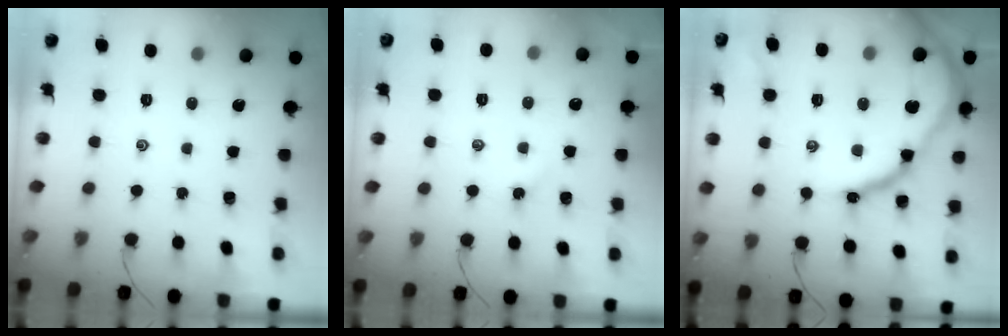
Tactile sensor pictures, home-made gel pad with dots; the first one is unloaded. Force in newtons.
{"total": 1.9, "press": 1.9, "slide": 0.3}
{"total": 20.7, "press": 20.6, "slide": 1.7}